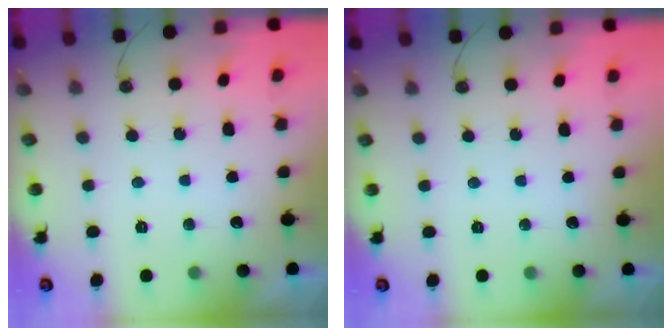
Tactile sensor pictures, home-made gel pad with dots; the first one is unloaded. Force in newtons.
{"total": 0.0}